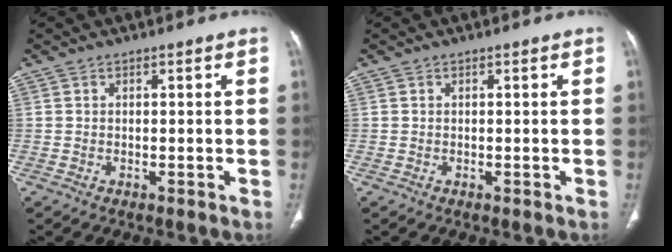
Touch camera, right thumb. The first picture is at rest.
{"total": 0.0}